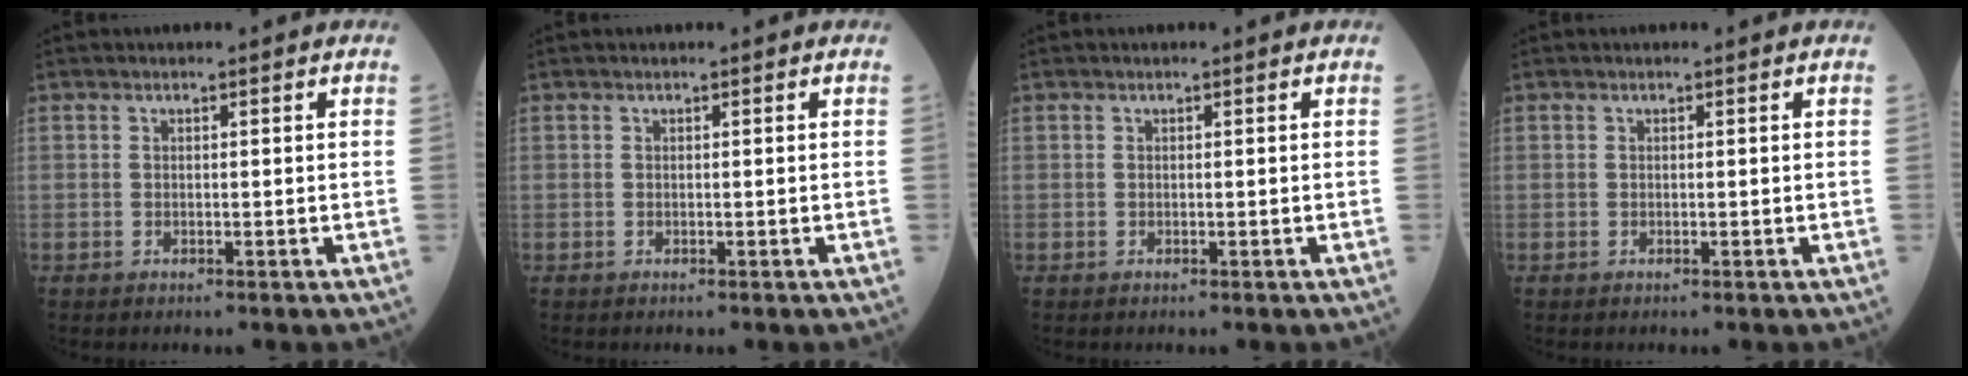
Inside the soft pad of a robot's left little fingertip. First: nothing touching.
{"total": 0.0}
{"total": 0.0}
{"total": 0.0}